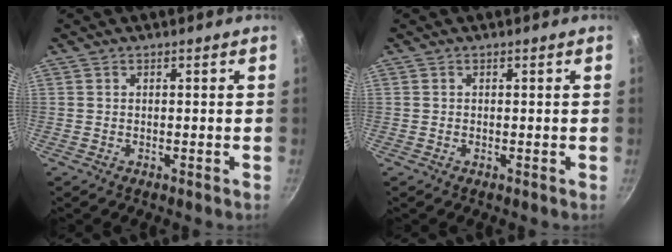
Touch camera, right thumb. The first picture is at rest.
{"total": 0.0}